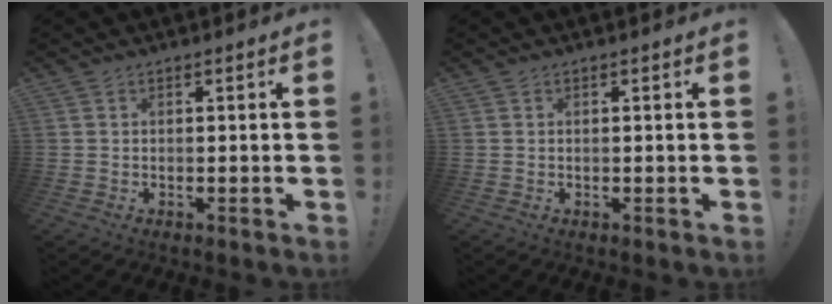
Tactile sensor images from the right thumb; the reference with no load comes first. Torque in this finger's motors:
{"motor_torque": [-0.31, -0.26, -0.50, 0.15, 0.01]}